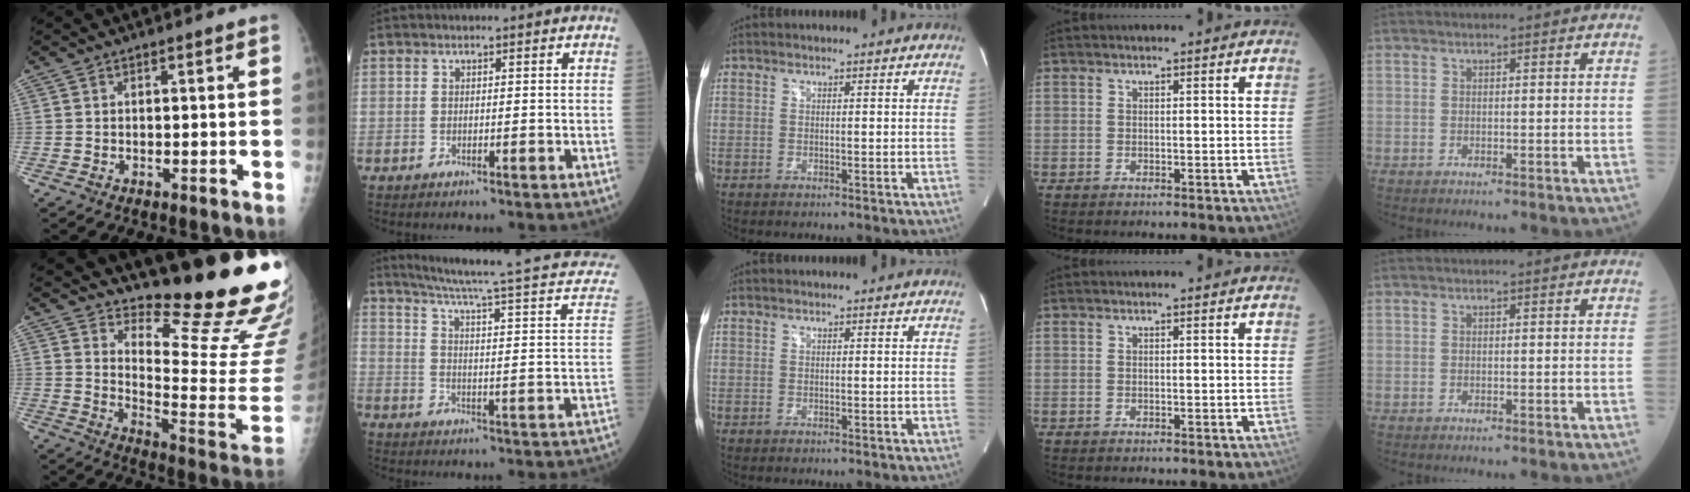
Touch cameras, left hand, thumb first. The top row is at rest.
{"thumb": {"total": 20.1, "force": [16.8, 2.8, 10.7], "torque": [-0.119, -0.181, 0.231]}, "index": {"total": 19.4, "force": [16.2, 0.7, 10.7], "torque": [-0.157, -0.044, 0.190]}}